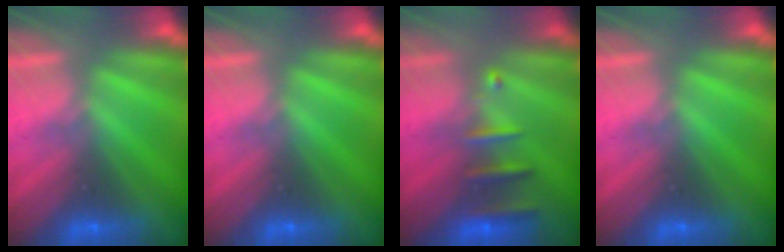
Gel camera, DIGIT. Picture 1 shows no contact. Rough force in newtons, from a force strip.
{"total": 0.0}
{"total": 2.5}
{"total": 0.0}